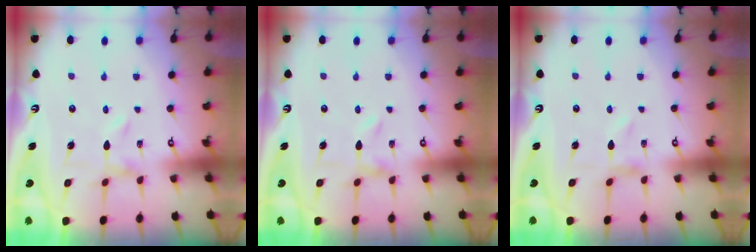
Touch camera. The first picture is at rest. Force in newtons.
{"total": 0.0}
{"total": 0.0}